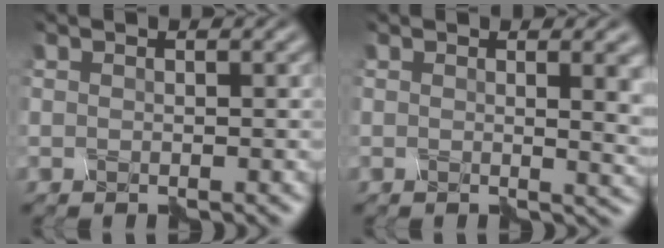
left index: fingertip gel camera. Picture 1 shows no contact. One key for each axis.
{"total": 4.4, "fx": 1.5, "fy": 1.7, "fz": 3.7, "tx": -0.018, "ty": 0.000, "tz": 0.024}